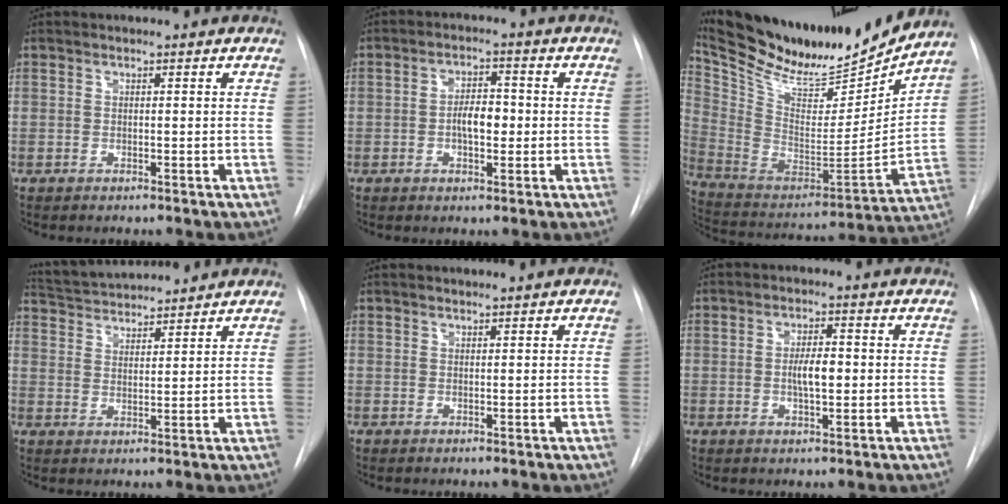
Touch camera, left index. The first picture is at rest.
{"total": 4.5, "force": [-0.6, 2.1, 4.0], "torque": [-0.068, 0.008, -0.009]}
{"total": 23.8, "force": [21.6, 4.6, 8.9], "torque": [-0.169, -0.045, 0.348]}
{"total": 10.0, "force": [9.6, 0.9, 2.4], "torque": [-0.052, 0.026, 0.161]}
{"total": 0.9, "force": [0.9, -0.1, 0.1], "torque": [-0.004, 0.009, 0.020]}
{"total": 4.0, "force": [-0.1, 1.3, 3.8], "torque": [-0.067, 0.001, -0.001]}